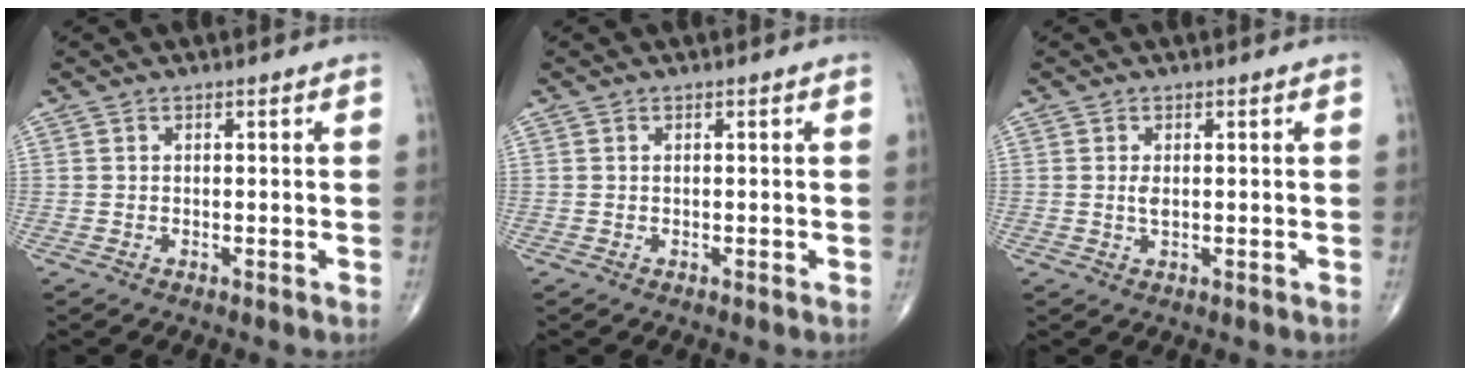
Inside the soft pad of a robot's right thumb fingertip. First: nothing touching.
{"total": 0.0}
{"total": 1.6, "force": [0.2, 0.7, 1.4], "torque": [-0.029, -0.002, 0.006]}